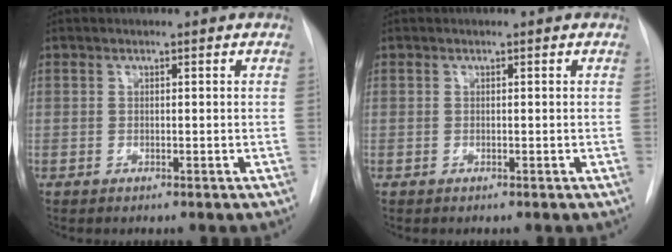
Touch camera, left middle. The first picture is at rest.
{"total": 0.0}